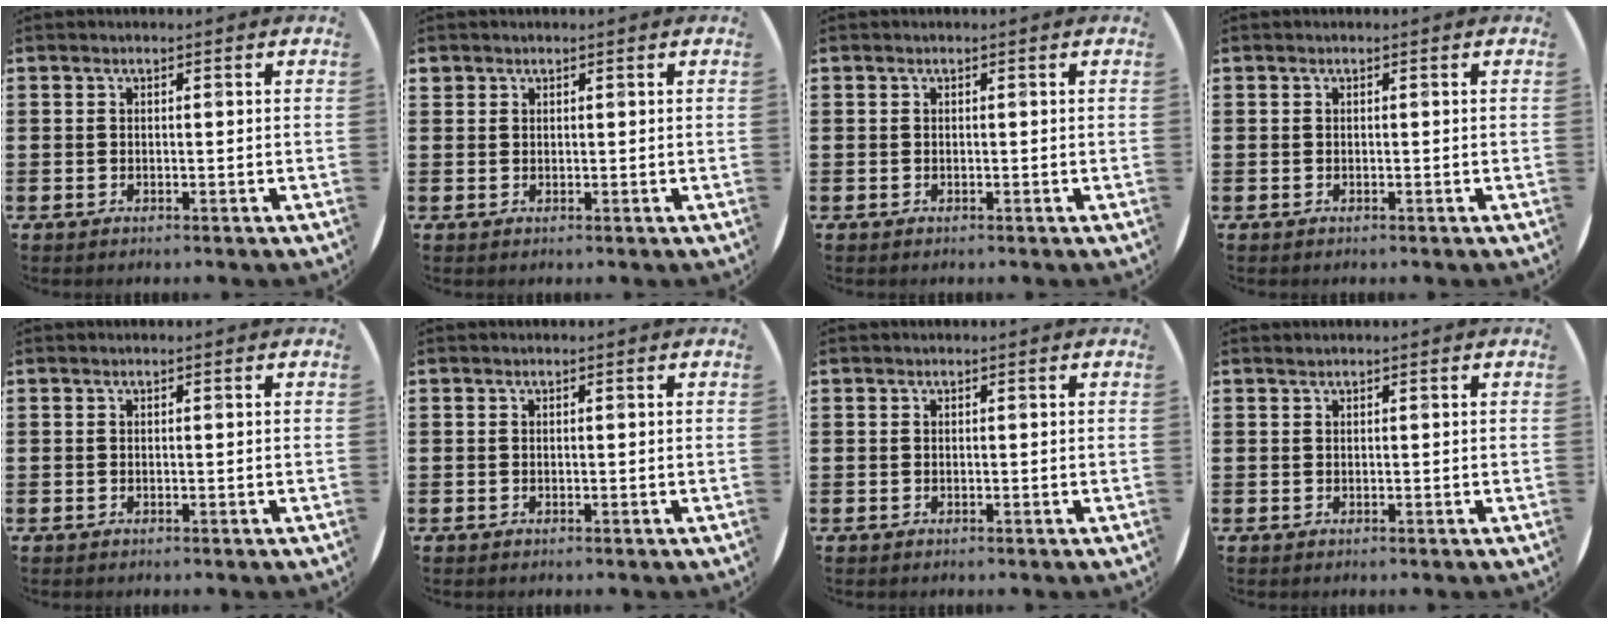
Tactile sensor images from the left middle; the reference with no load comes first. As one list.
[{"total": 0.7, "force": [0.6, 0.4, -0.1], "torque": [0.003, 0.004, 0.012]}, {"total": 0.0}, {"total": 0.0}, {"total": 0.0}, {"total": 0.0}, {"total": 0.0}, {"total": 0.0}]